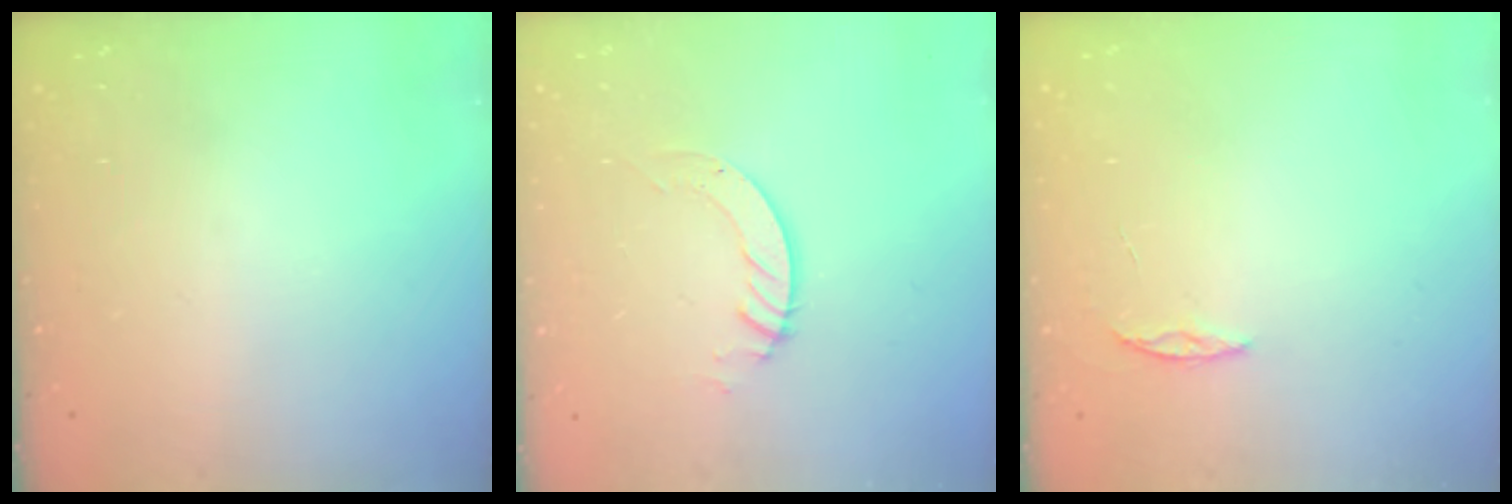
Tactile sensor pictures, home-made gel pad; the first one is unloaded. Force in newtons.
{"total": 3.6, "press": 3.6, "slide": 0.1}
{"total": 2.4, "press": 2.4, "slide": 0.2}